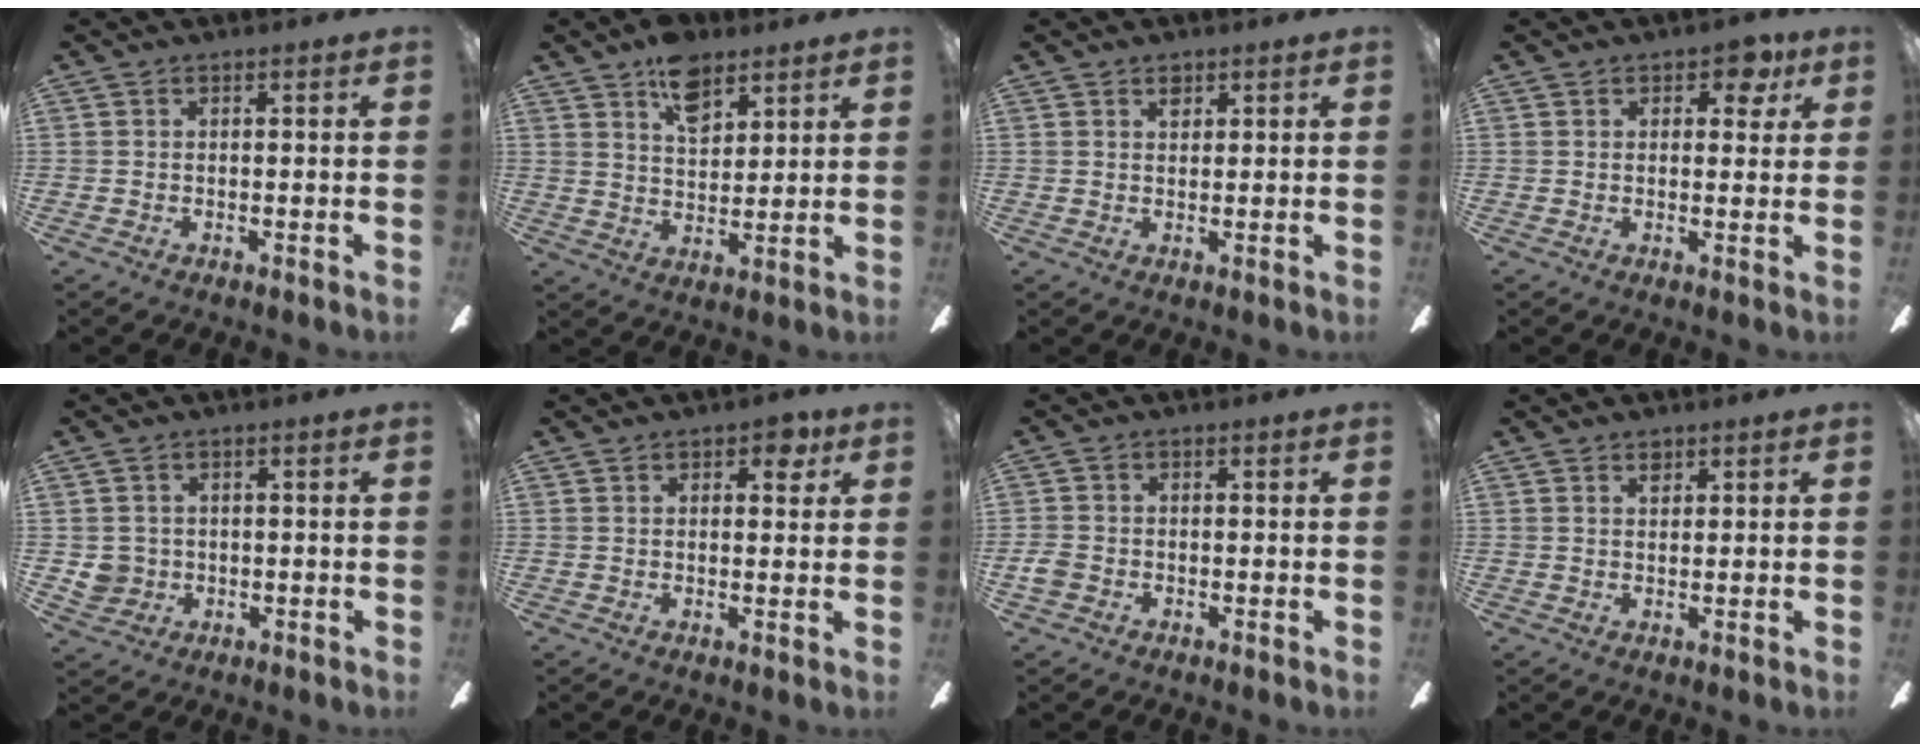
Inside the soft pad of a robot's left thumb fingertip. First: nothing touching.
{"total": 9.7, "force": [6.2, 5.5, 5.0], "torque": [-0.067, -0.023, 0.110]}
{"total": 2.1, "force": [1.4, 1.3, 0.9], "torque": [-0.004, -0.004, 0.022]}
{"total": 5.3, "force": [2.8, 2.9, 3.3], "torque": [-0.030, -0.003, 0.043]}
{"total": 4.3, "force": [0.0, 4.2, 0.8], "torque": [-0.007, 0.007, 0.001]}
{"total": 4.3, "force": [2.2, 2.3, 3.0], "torque": [-0.029, -0.003, 0.031]}
{"total": 2.8, "force": [-1.0, 2.2, 1.4], "torque": [-0.028, 0.006, -0.019]}
{"total": 1.9, "force": [1.3, 1.1, 0.8], "torque": [0.000, -0.005, 0.021]}